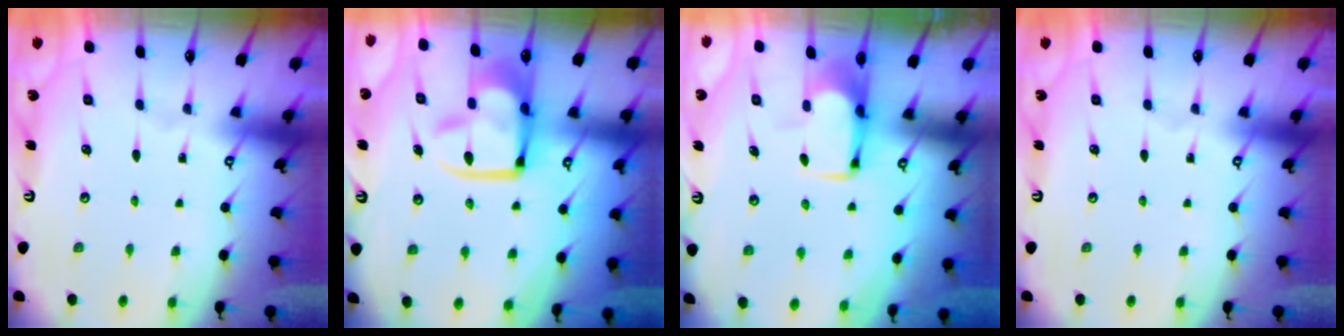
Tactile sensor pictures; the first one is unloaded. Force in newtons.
{"total": 13.9, "press": 13.8, "slide": 1.7}
{"total": 2.0, "press": 2.0, "slide": 0.4}
{"total": 0.0}